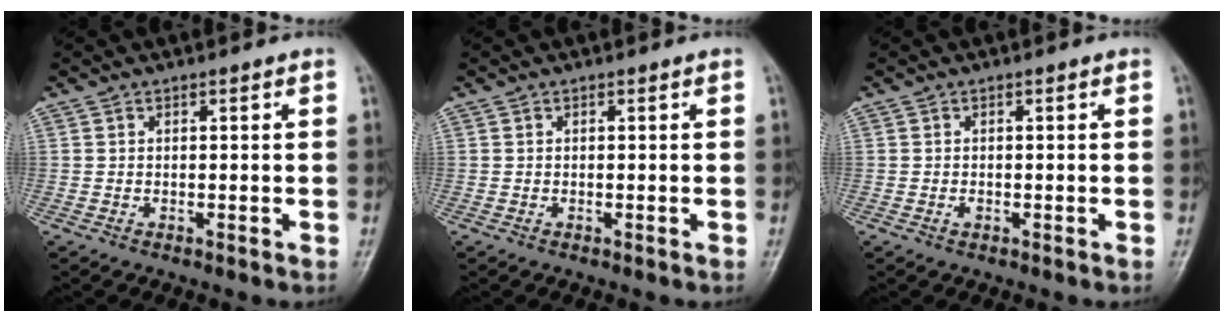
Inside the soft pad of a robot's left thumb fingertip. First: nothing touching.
{"total": 0.0}
{"total": 0.8, "force": [-0.2, 0.5, 0.6], "torque": [-0.008, 0.001, -0.003]}